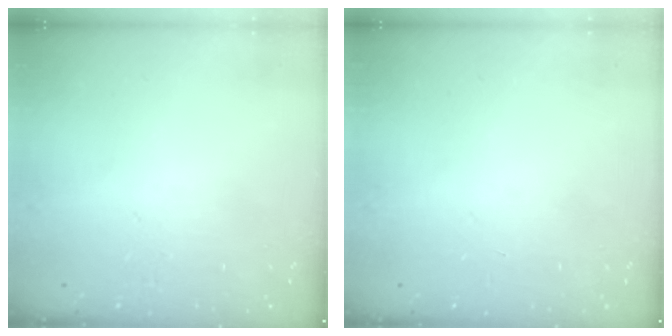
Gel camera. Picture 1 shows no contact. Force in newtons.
{"total": 0.0}